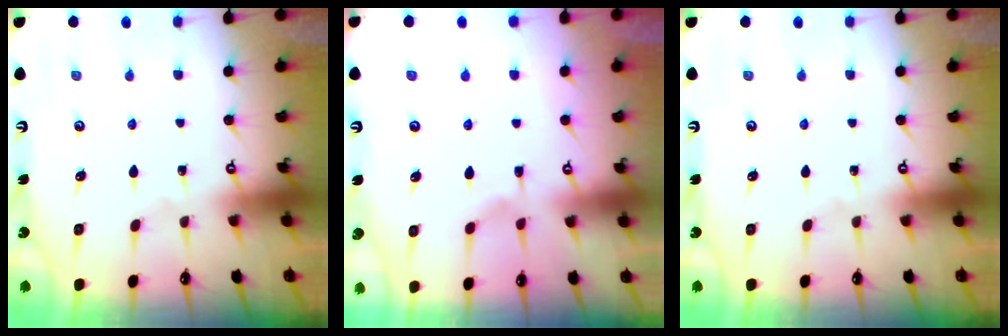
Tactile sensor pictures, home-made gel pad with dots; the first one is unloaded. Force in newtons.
{"total": 1.5, "press": 0.9, "slide": 1.2}
{"total": 0.0}